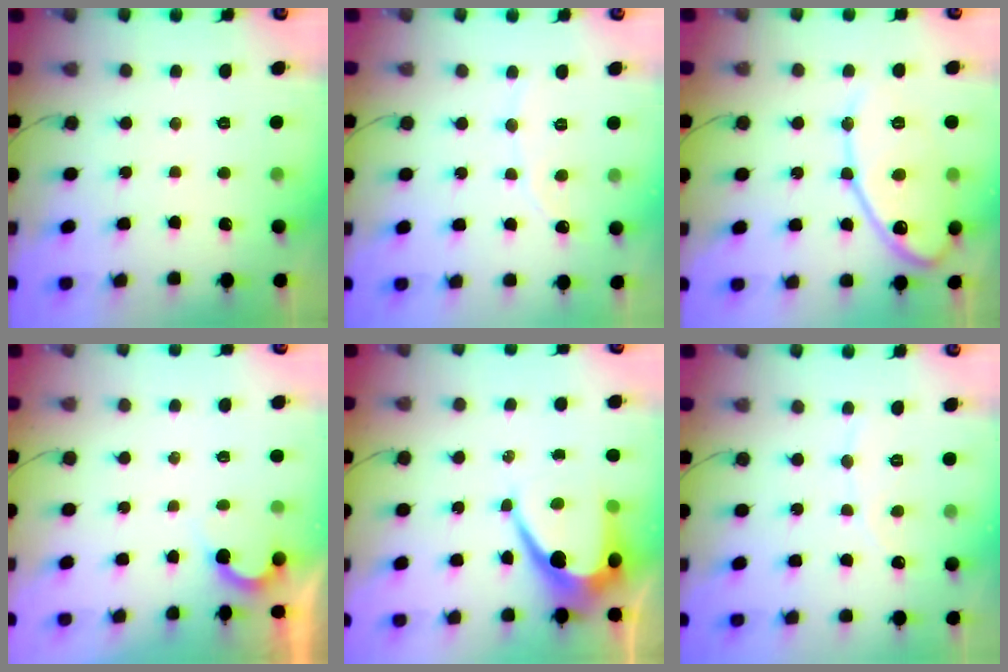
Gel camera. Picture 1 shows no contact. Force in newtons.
{"total": 2.1, "press": 2.1, "slide": 0.1}
{"total": 14.4, "press": 14.4, "slide": 1.0}
{"total": 2.3, "press": 2.3, "slide": 0.1}
{"total": 10.7, "press": 10.7, "slide": 0.9}
{"total": 2.9, "press": 2.9, "slide": 0.3}